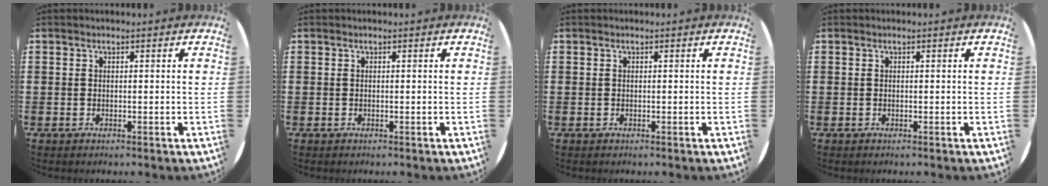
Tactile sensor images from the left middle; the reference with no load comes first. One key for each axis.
{"total": 0.0}
{"total": 0.0}
{"total": 0.0}